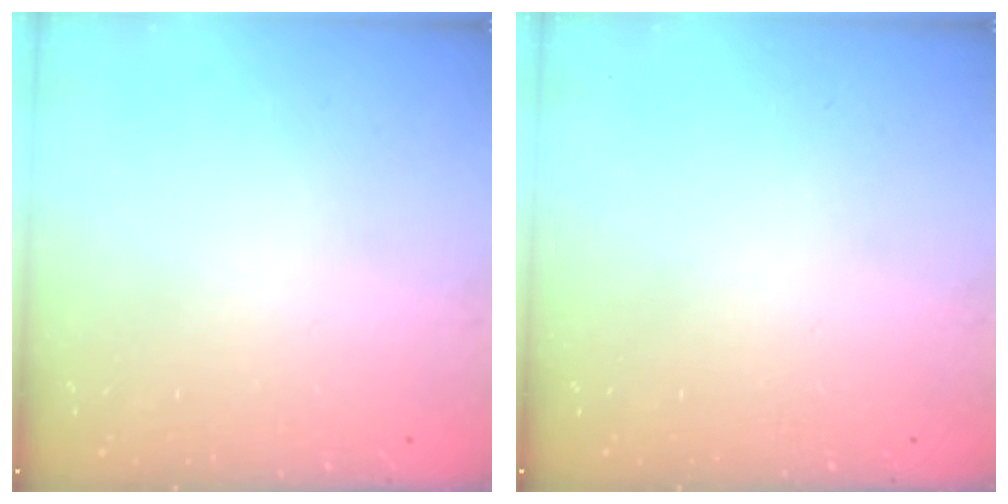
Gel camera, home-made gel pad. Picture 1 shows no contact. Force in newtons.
{"total": 0.0}